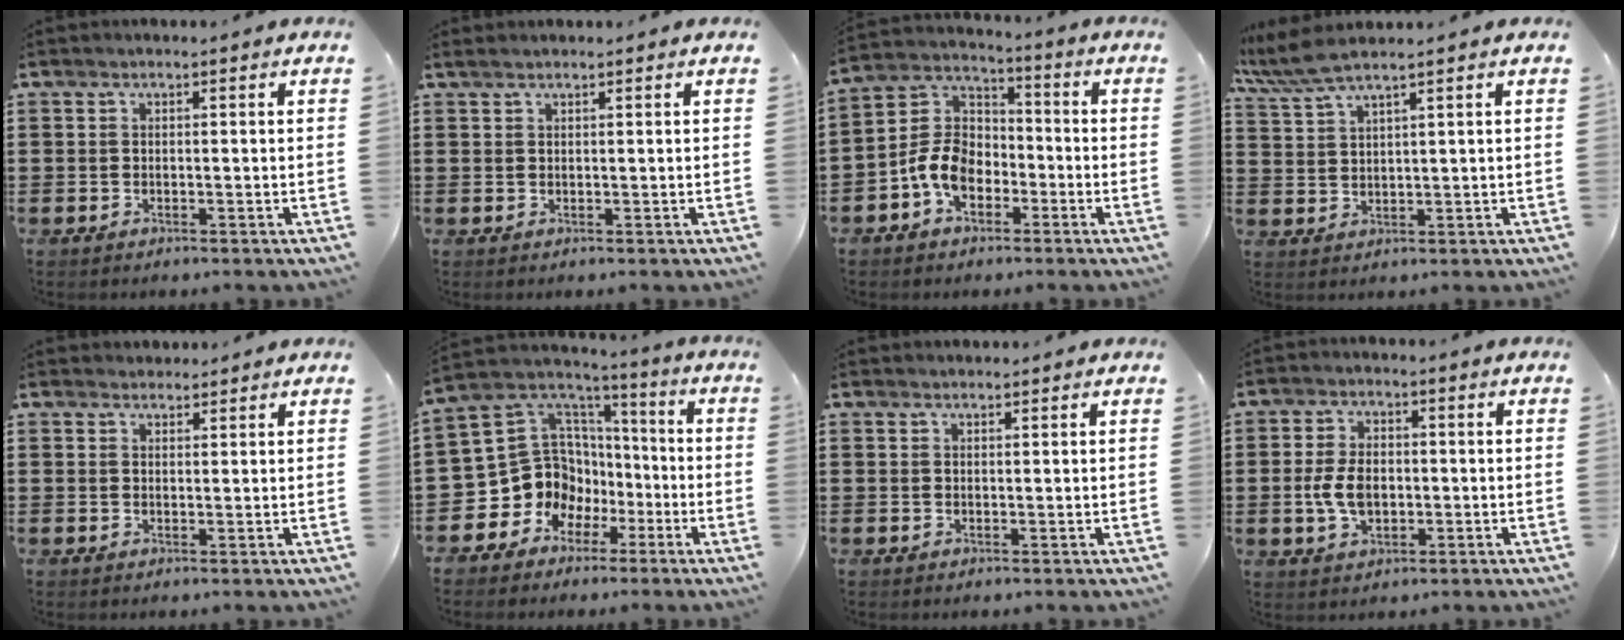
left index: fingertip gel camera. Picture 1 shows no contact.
{"total": 0.8, "force": [0.7, 0.0, 0.4], "torque": [-0.008, 0.002, 0.013]}
{"total": 7.9, "force": [-3.6, 5.4, 4.6], "torque": [-0.126, 0.008, -0.079]}
{"total": 4.5, "force": [3.7, 0.2, 2.6], "torque": [-0.070, -0.009, 0.064]}
{"total": 1.8, "force": [1.8, 0.5, -0.1], "torque": [-0.003, 0.002, 0.036]}
{"total": 11.4, "force": [-2.8, 10.7, 3.0], "torque": [-0.108, -0.019, -0.044]}
{"total": 0.9, "force": [0.9, 0.1, 0.0], "torque": [-0.002, 0.000, 0.018]}
{"total": 5.9, "force": [-0.4, 3.6, 4.6], "torque": [-0.108, 0.002, -0.013]}